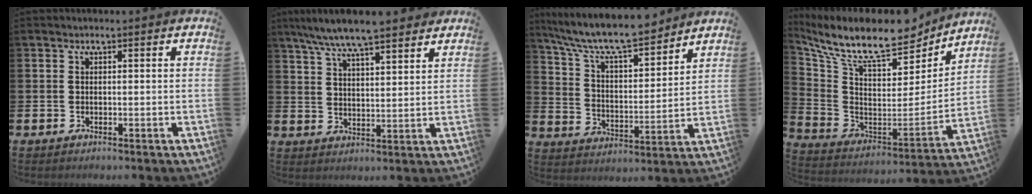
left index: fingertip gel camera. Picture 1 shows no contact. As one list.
[{"total": 7.5, "force": [7.0, 0.6, 2.6], "torque": [-0.077, -0.025, 0.129]}, {"total": 9.8, "force": [9.0, 1.6, 3.4], "torque": [-0.099, -0.062, 0.157]}, {"total": 11.7, "force": [10.0, 2.9, 5.5], "torque": [-0.145, -0.068, 0.171]}]